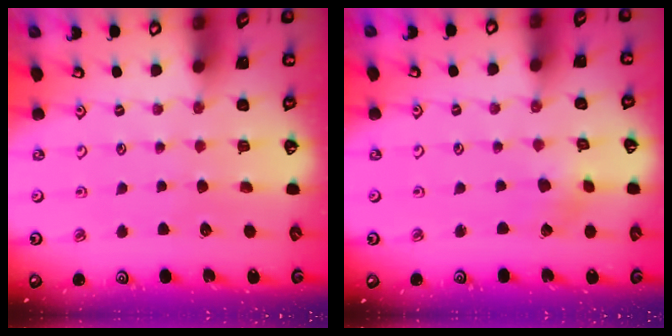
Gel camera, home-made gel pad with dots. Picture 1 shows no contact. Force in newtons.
{"total": 2.3, "press": 2.3, "slide": 0.3}